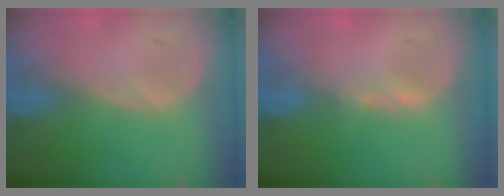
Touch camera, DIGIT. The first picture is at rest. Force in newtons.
{"total": 1.1, "press": 1.1, "slide": 0.3}